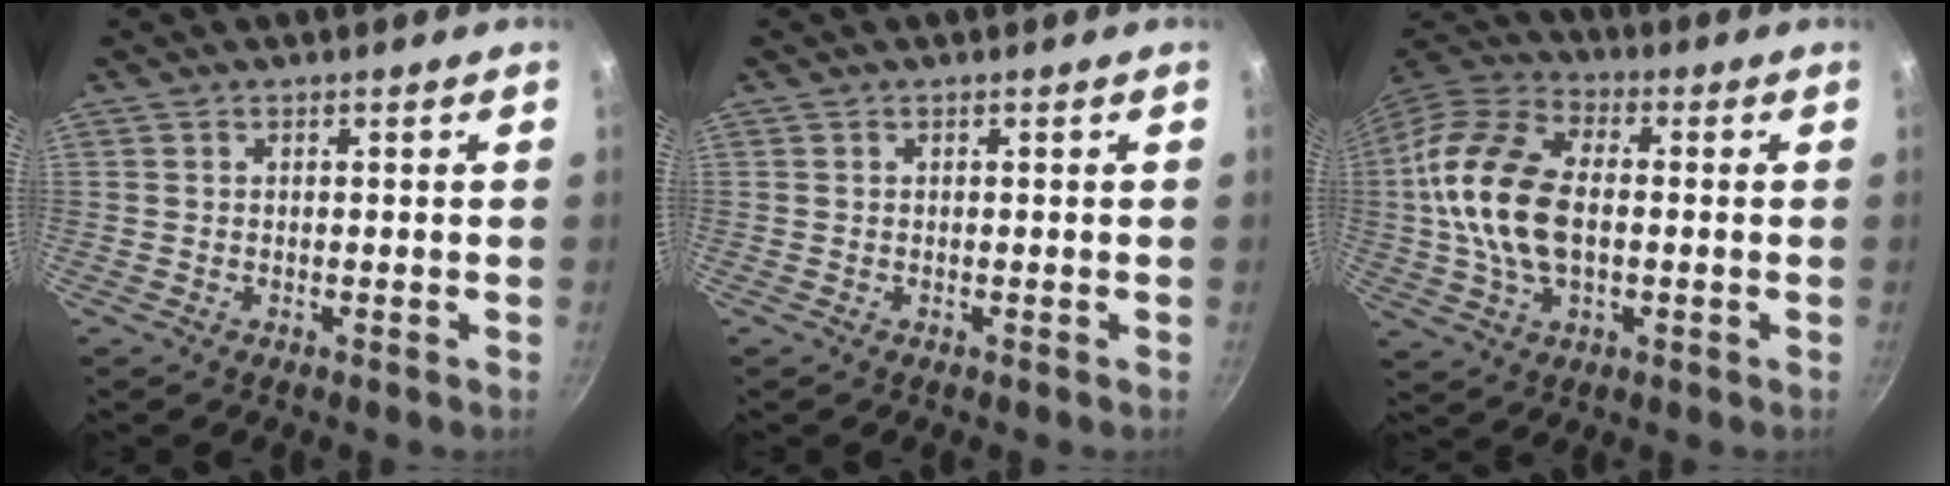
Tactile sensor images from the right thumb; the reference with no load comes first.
{"total": 0.0}
{"total": 18.1, "force": [-0.1, 10.9, 14.4], "torque": [-0.272, 0.026, -0.013]}